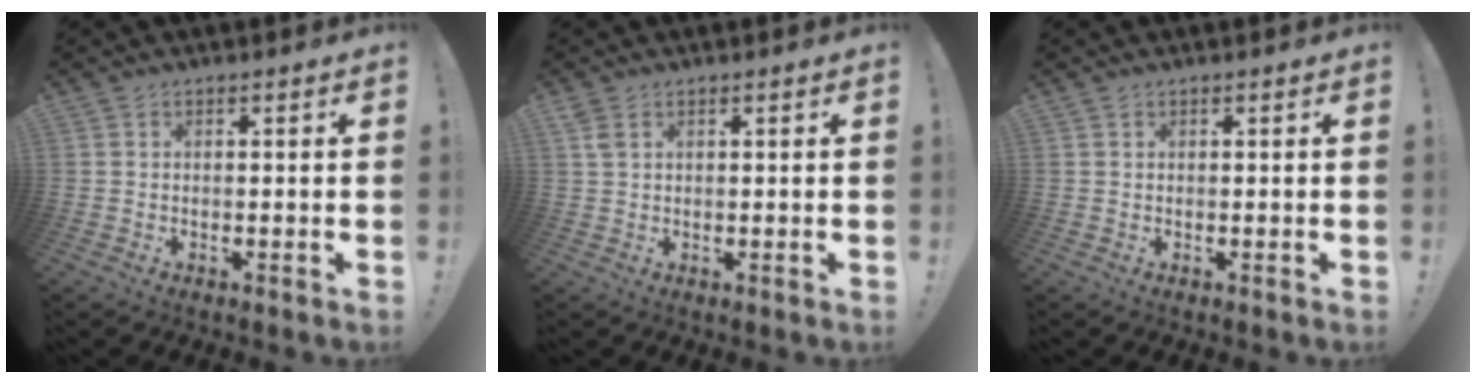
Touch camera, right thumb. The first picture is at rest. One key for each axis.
{"total": 2.5, "fx": 1.4, "fy": 1.4, "fz": 1.5, "tx": -0.030, "ty": -0.001, "tz": 0.027}
{"total": 0.0}